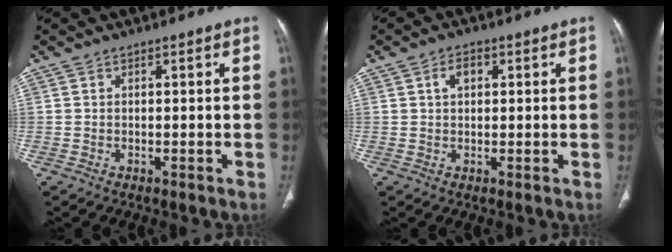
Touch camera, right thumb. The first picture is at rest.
{"total": 2.9, "force": [0.9, 1.9, 2.0], "torque": [-0.029, 0.006, 0.015]}